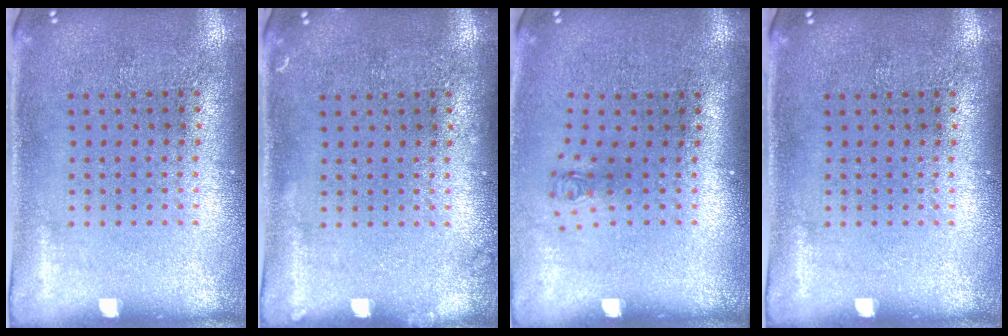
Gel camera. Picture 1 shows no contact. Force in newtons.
{"total": 0.7, "press": 0.7, "slide": 0.2}
{"total": 0.7, "press": 0.3, "slide": 0.6}
{"total": 0.0}